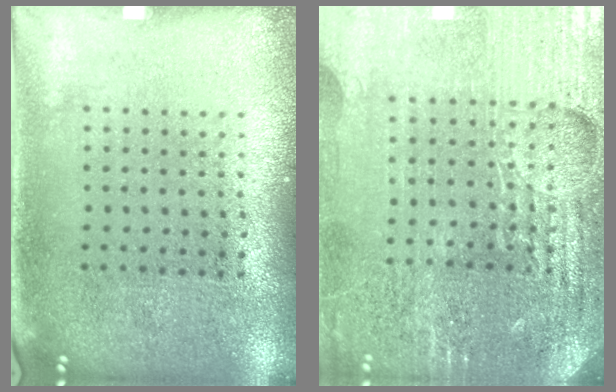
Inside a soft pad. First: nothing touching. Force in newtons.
{"total": 4.9, "press": 4.6, "slide": 1.6}